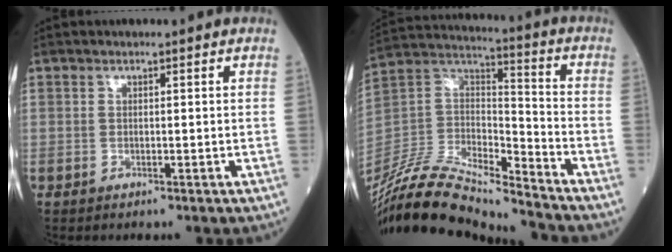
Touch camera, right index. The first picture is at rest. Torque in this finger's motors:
{"motor_torque": [0.75, -1.39, 0.44, 0.13]}